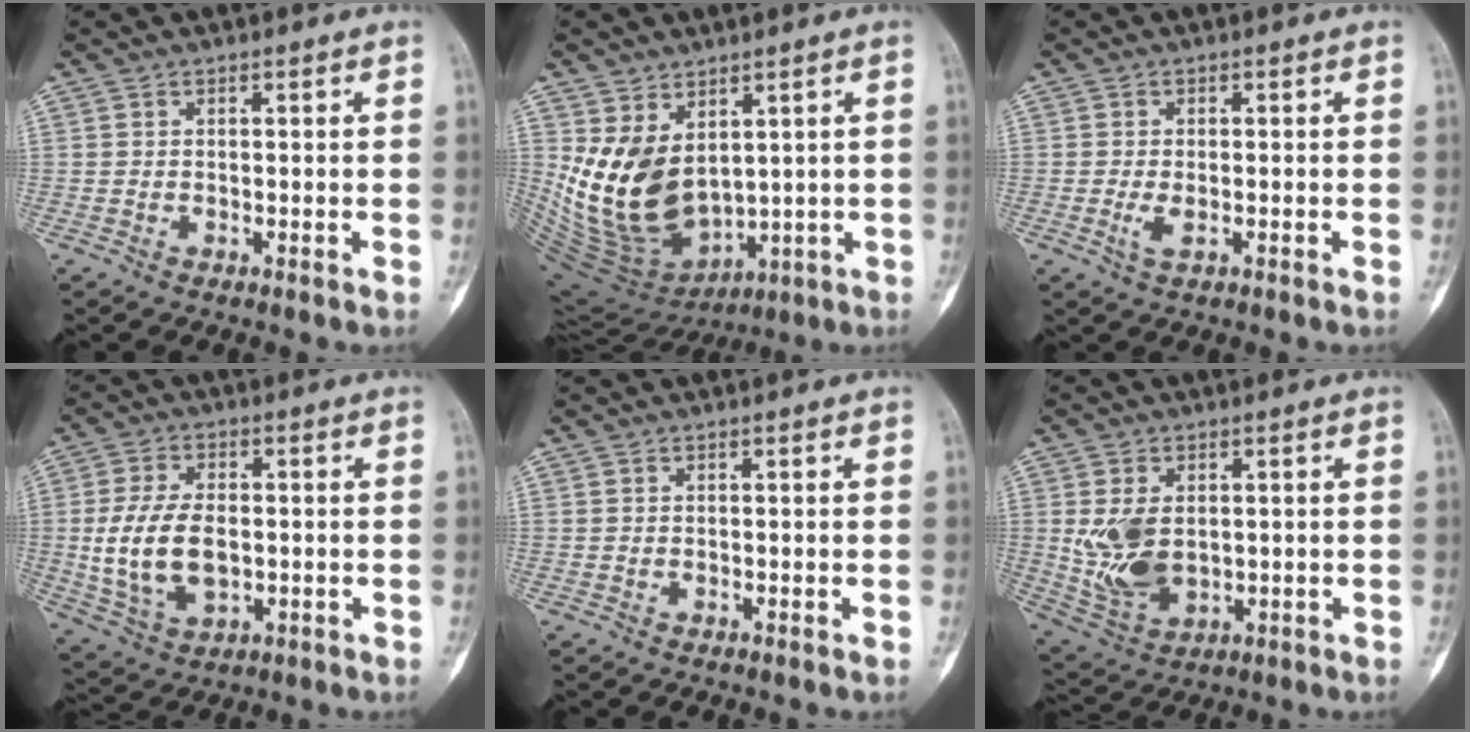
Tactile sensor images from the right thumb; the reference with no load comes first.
{"total": 15.3, "force": [2.6, 10.4, 10.9], "torque": [-0.174, -0.032, 0.088]}
{"total": 2.6, "force": [-0.8, 1.1, 2.2], "torque": [-0.054, -0.005, -0.014]}
{"total": 12.7, "force": [-0.7, 7.7, 10.1], "torque": [-0.193, -0.003, 0.000]}
{"total": 0.0}
{"total": 10.3, "force": [0.6, 6.7, 7.8], "torque": [-0.144, -0.009, 0.031]}